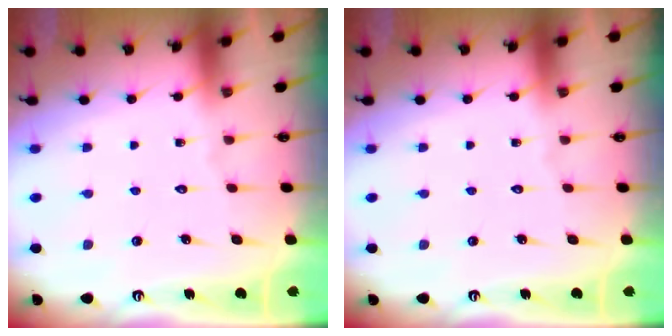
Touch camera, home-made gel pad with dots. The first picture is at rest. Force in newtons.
{"total": 0.0}